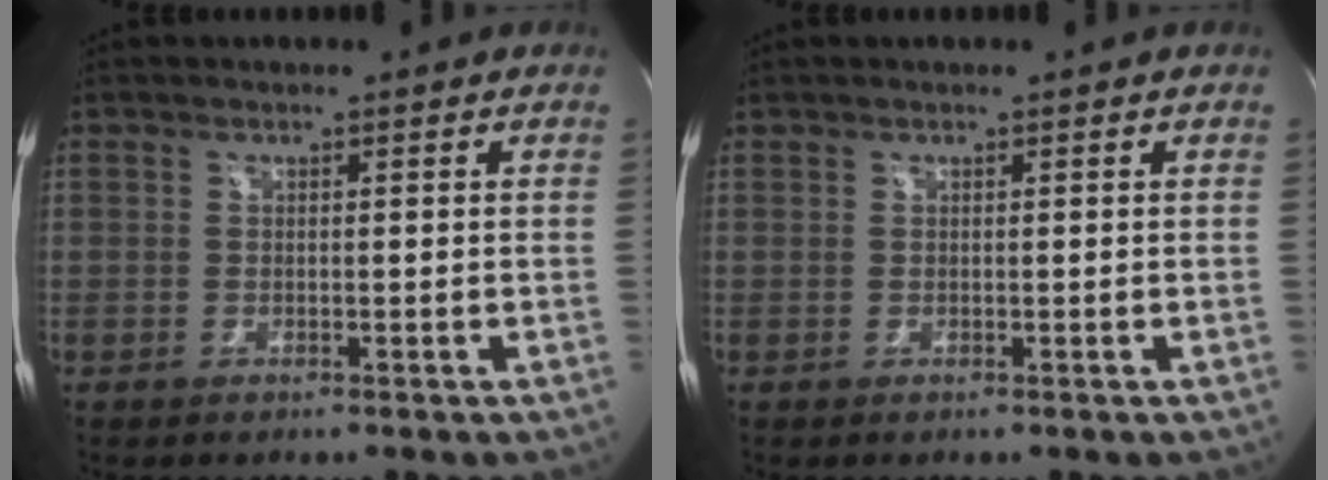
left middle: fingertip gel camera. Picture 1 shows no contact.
{"total": 0.0}